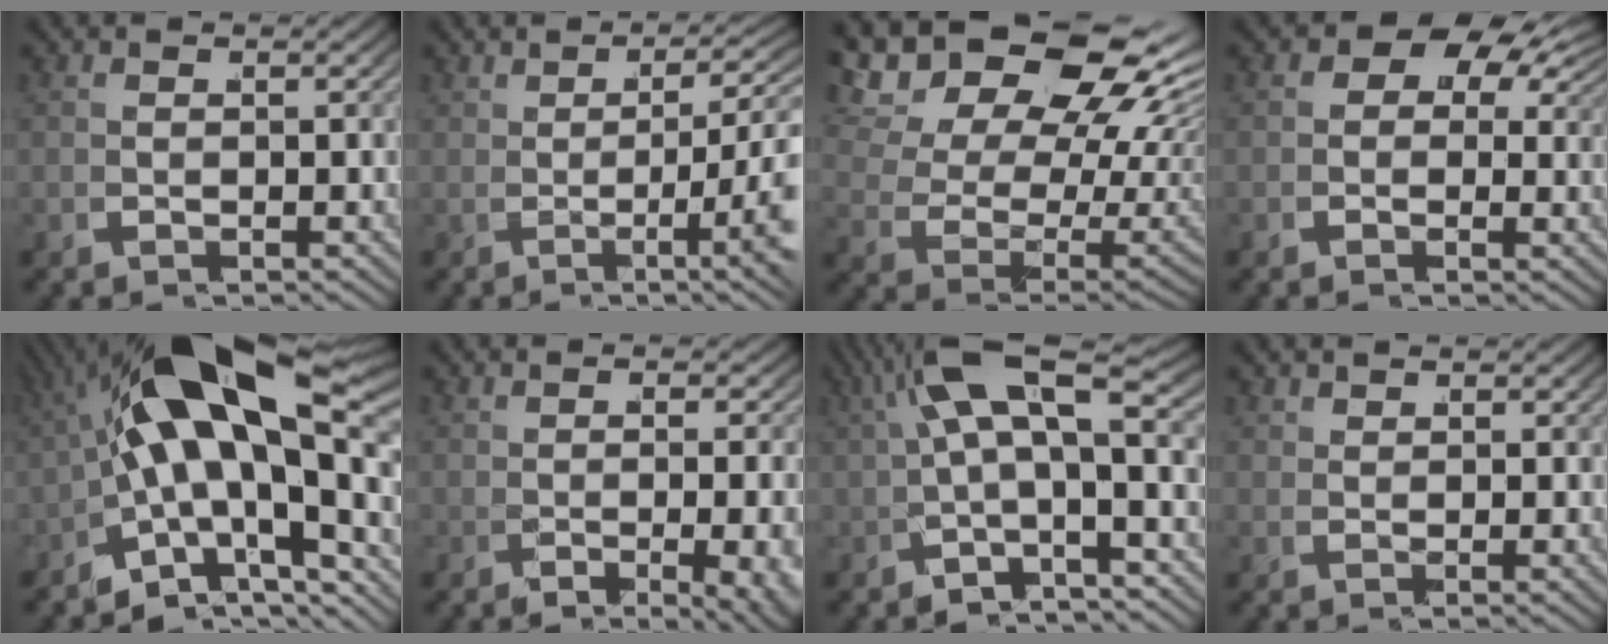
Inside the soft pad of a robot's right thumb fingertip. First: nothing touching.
{"total": 5.1, "force": [-0.9, 0.7, 5.0], "torque": [-0.076, 0.003, -0.010]}
{"total": 14.4, "force": [5.0, 8.7, 10.3], "torque": [-0.186, 0.018, 0.068]}
{"total": 4.8, "force": [1.9, 3.0, 3.1], "torque": [-0.058, 0.003, 0.027]}
{"total": 16.2, "force": [0.1, 9.4, 13.2], "torque": [-0.262, -0.019, 0.001]}
{"total": 3.7, "force": [-1.3, 0.7, 3.4], "torque": [-0.064, -0.015, -0.012]}
{"total": 4.8, "force": [0.7, 1.3, 4.6], "torque": [-0.087, 0.022, 0.004]}
{"total": 1.6, "force": [1.6, 0.1, -0.1], "torque": [0.007, 0.000, 0.031]}